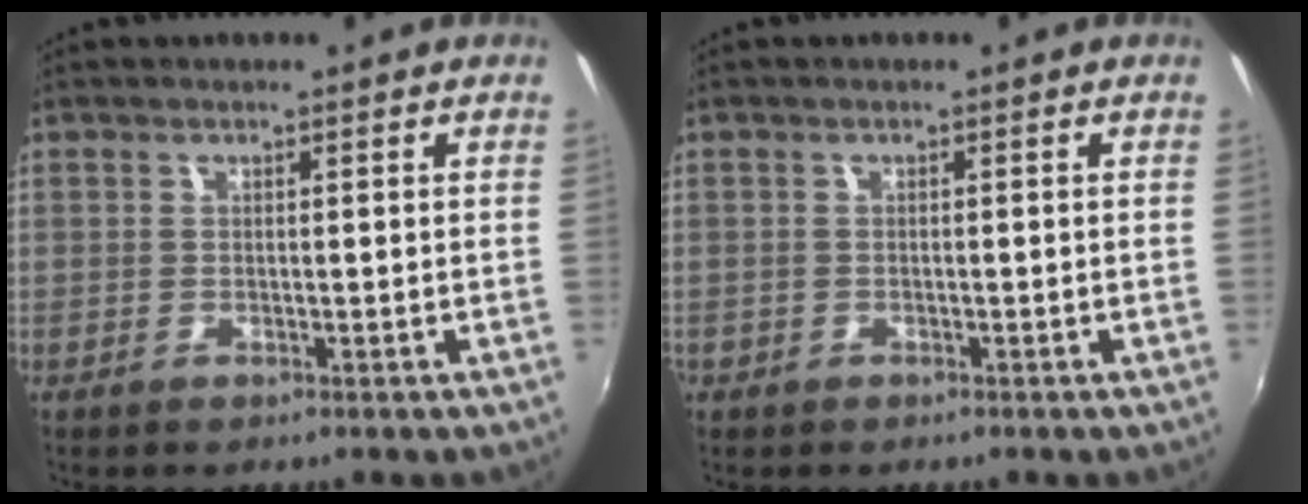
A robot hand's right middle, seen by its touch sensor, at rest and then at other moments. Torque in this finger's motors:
{"motor_torque": [-0.05, 0.06, 0.01, -0.01]}